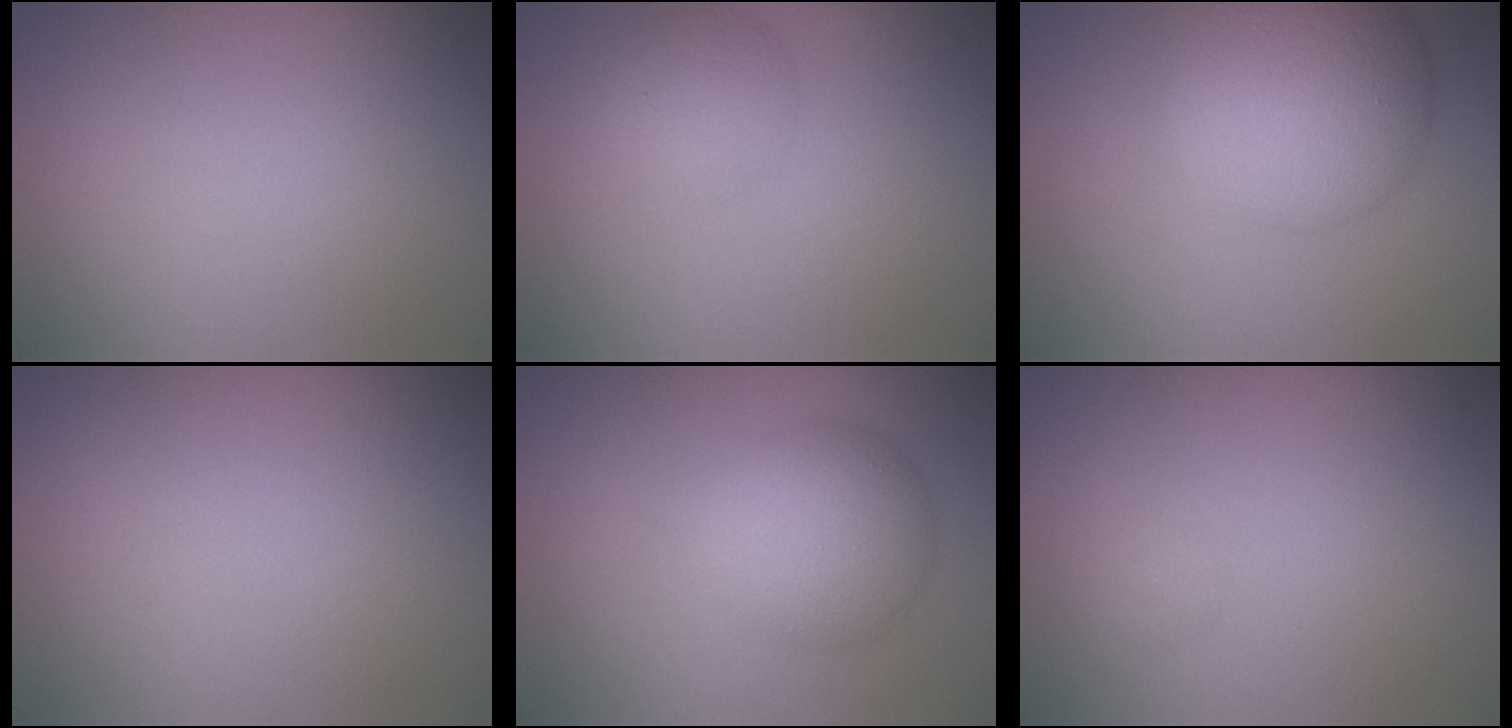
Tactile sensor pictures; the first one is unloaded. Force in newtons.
{"total": 2.7, "press": 2.7, "slide": 0.1}
{"total": 9.0, "press": 9.0, "slide": 0.2}
{"total": 0.0}
{"total": 5.3, "press": 5.3, "slide": 0.2}
{"total": 0.6, "press": 0.6, "slide": 0.0}